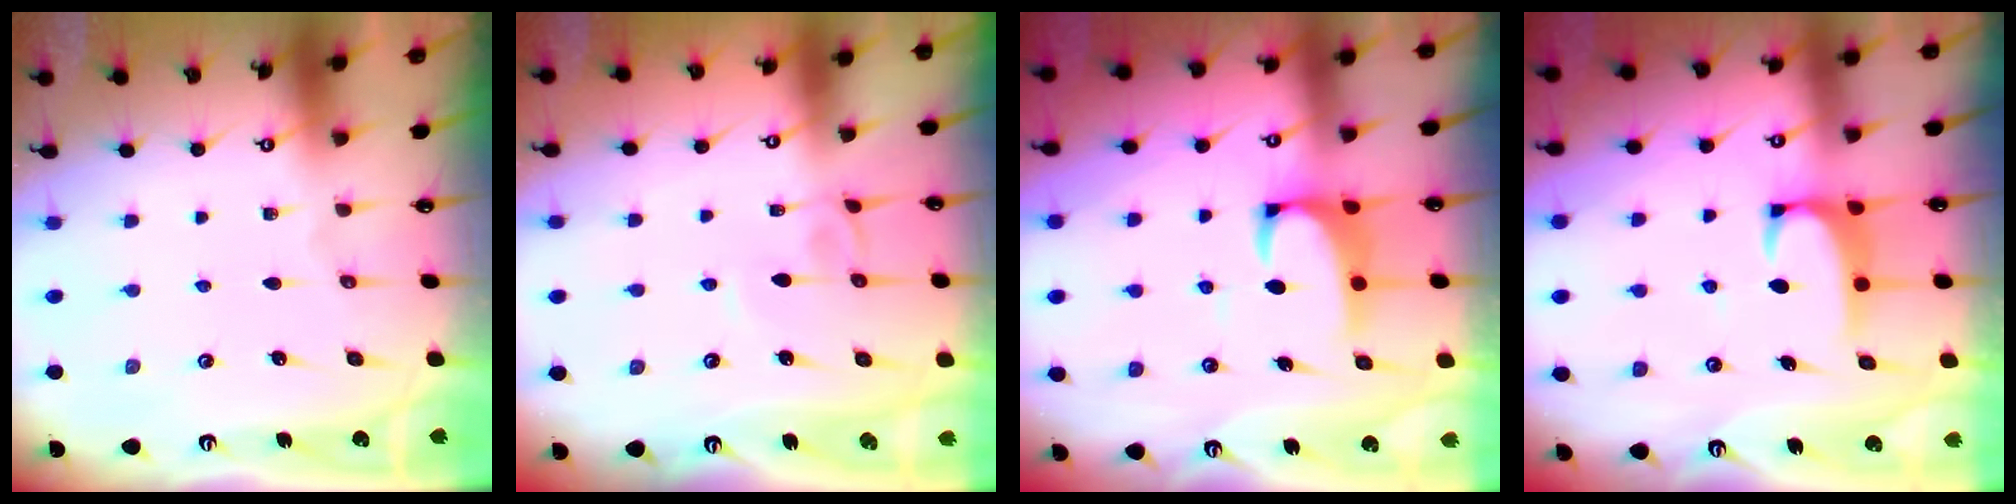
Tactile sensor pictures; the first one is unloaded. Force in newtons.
{"total": 3.8, "press": 3.8, "slide": 0.2}
{"total": 2.5, "press": 2.3, "slide": 1.0}
{"total": 1.9, "press": 1.9, "slide": 0.3}